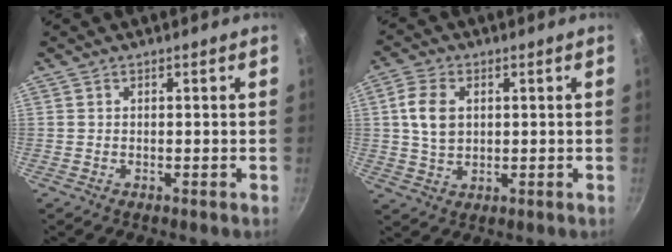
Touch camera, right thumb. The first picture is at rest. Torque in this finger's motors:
{"motor_torque": [-0.50, 0.79, 0.49, 0.83, 0.06]}